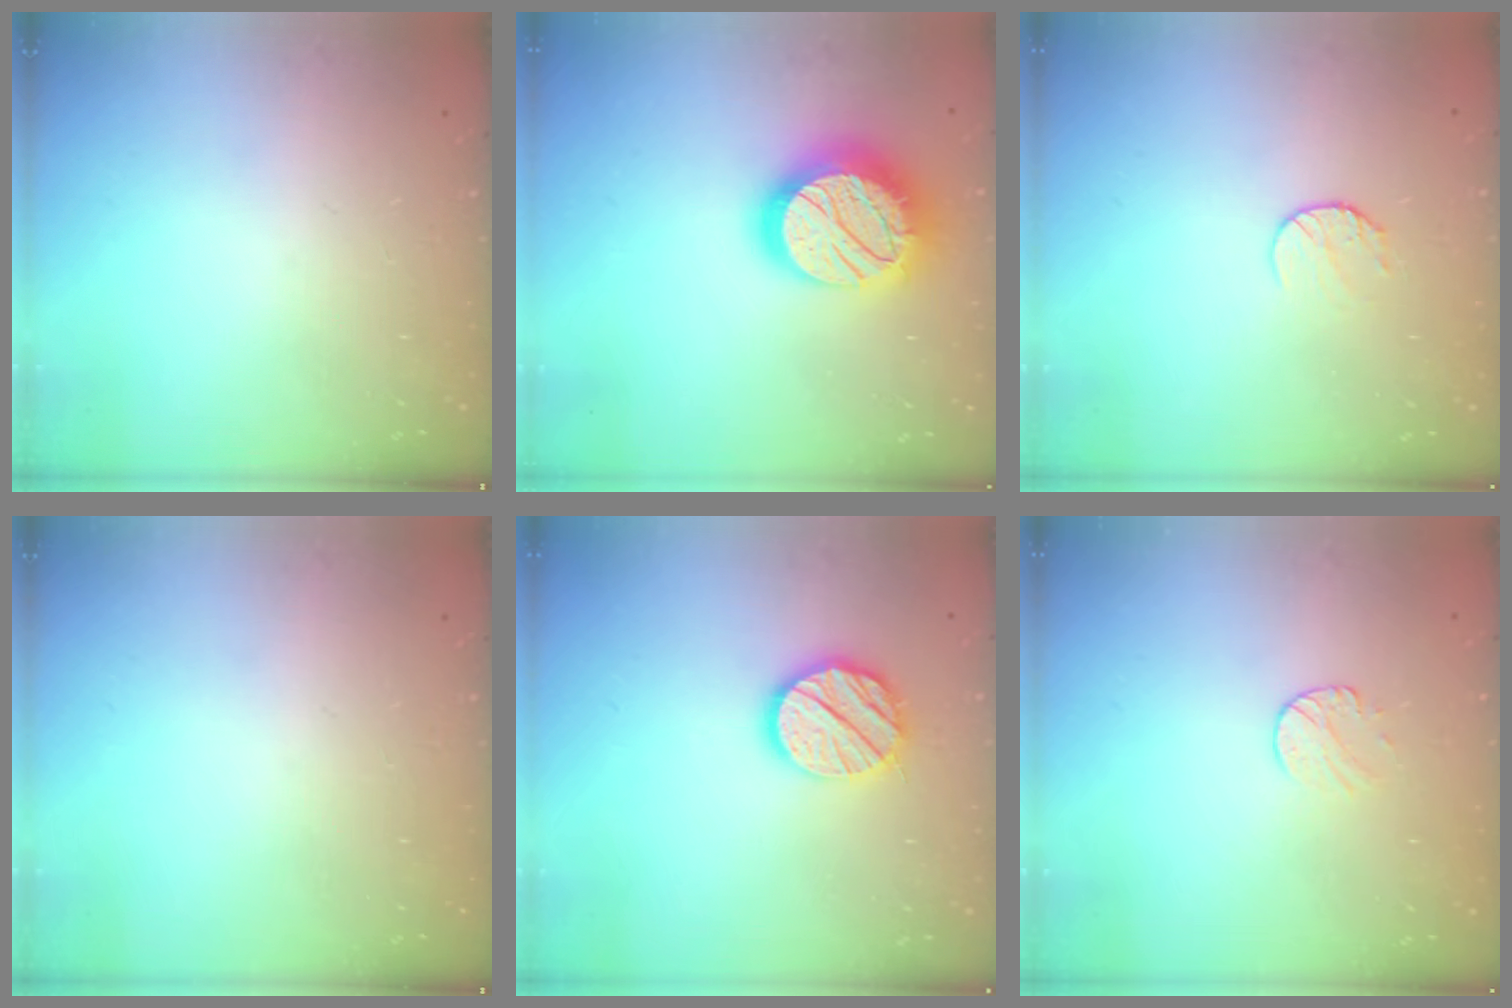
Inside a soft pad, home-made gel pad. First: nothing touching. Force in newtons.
{"total": 20.9, "press": 20.8, "slide": 1.4}
{"total": 5.1, "press": 5.1, "slide": 0.5}
{"total": 0.0}
{"total": 13.3, "press": 13.2, "slide": 1.4}
{"total": 5.5, "press": 5.5, "slide": 0.6}